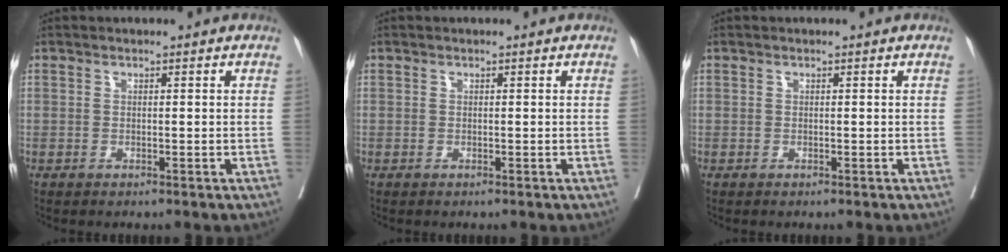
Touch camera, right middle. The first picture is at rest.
{"total": 0.0}
{"total": 0.0}